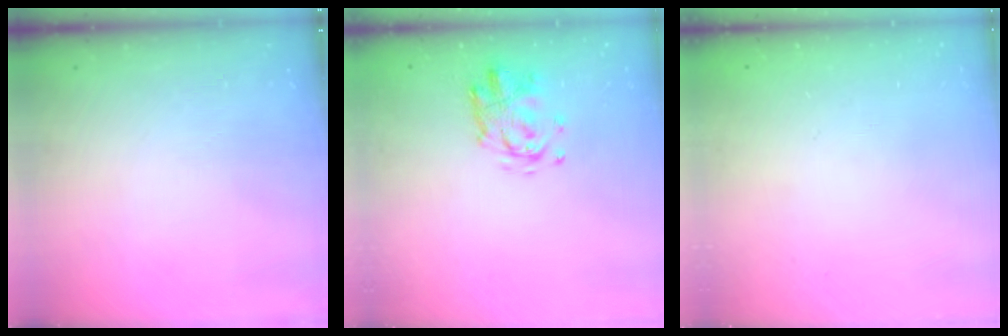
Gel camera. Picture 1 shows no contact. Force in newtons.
{"total": 3.3, "press": 3.3, "slide": 0.5}
{"total": 1.8, "press": 1.8, "slide": 0.2}